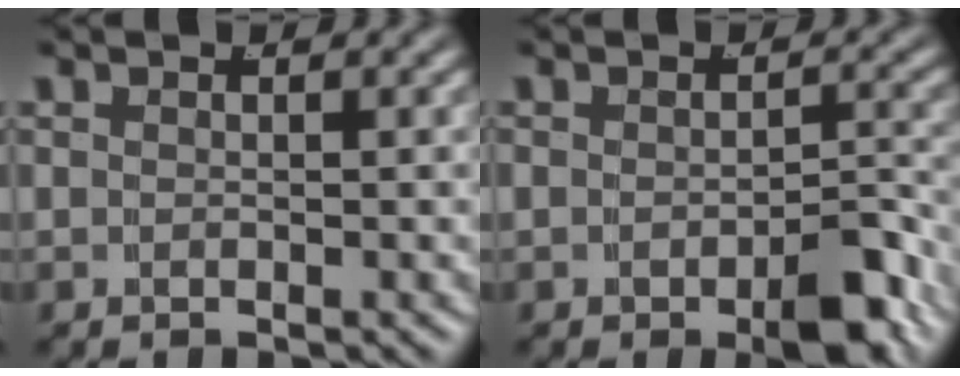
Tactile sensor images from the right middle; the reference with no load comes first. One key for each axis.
{"total": 3.8, "fx": -1.9, "fy": 1.5, "fz": 2.8, "tx": -0.038, "ty": -0.005, "tz": -0.030}